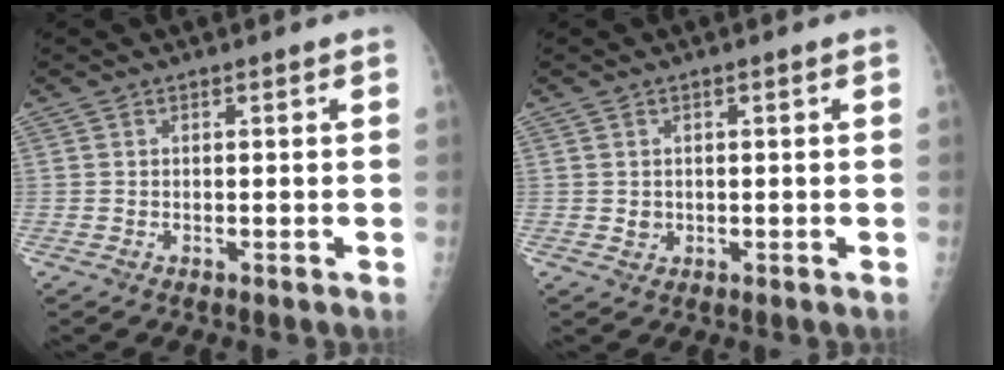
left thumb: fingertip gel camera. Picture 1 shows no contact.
{"total": 1.3, "force": [0.1, 1.2, 0.5], "torque": [-0.003, 0.000, 0.007]}